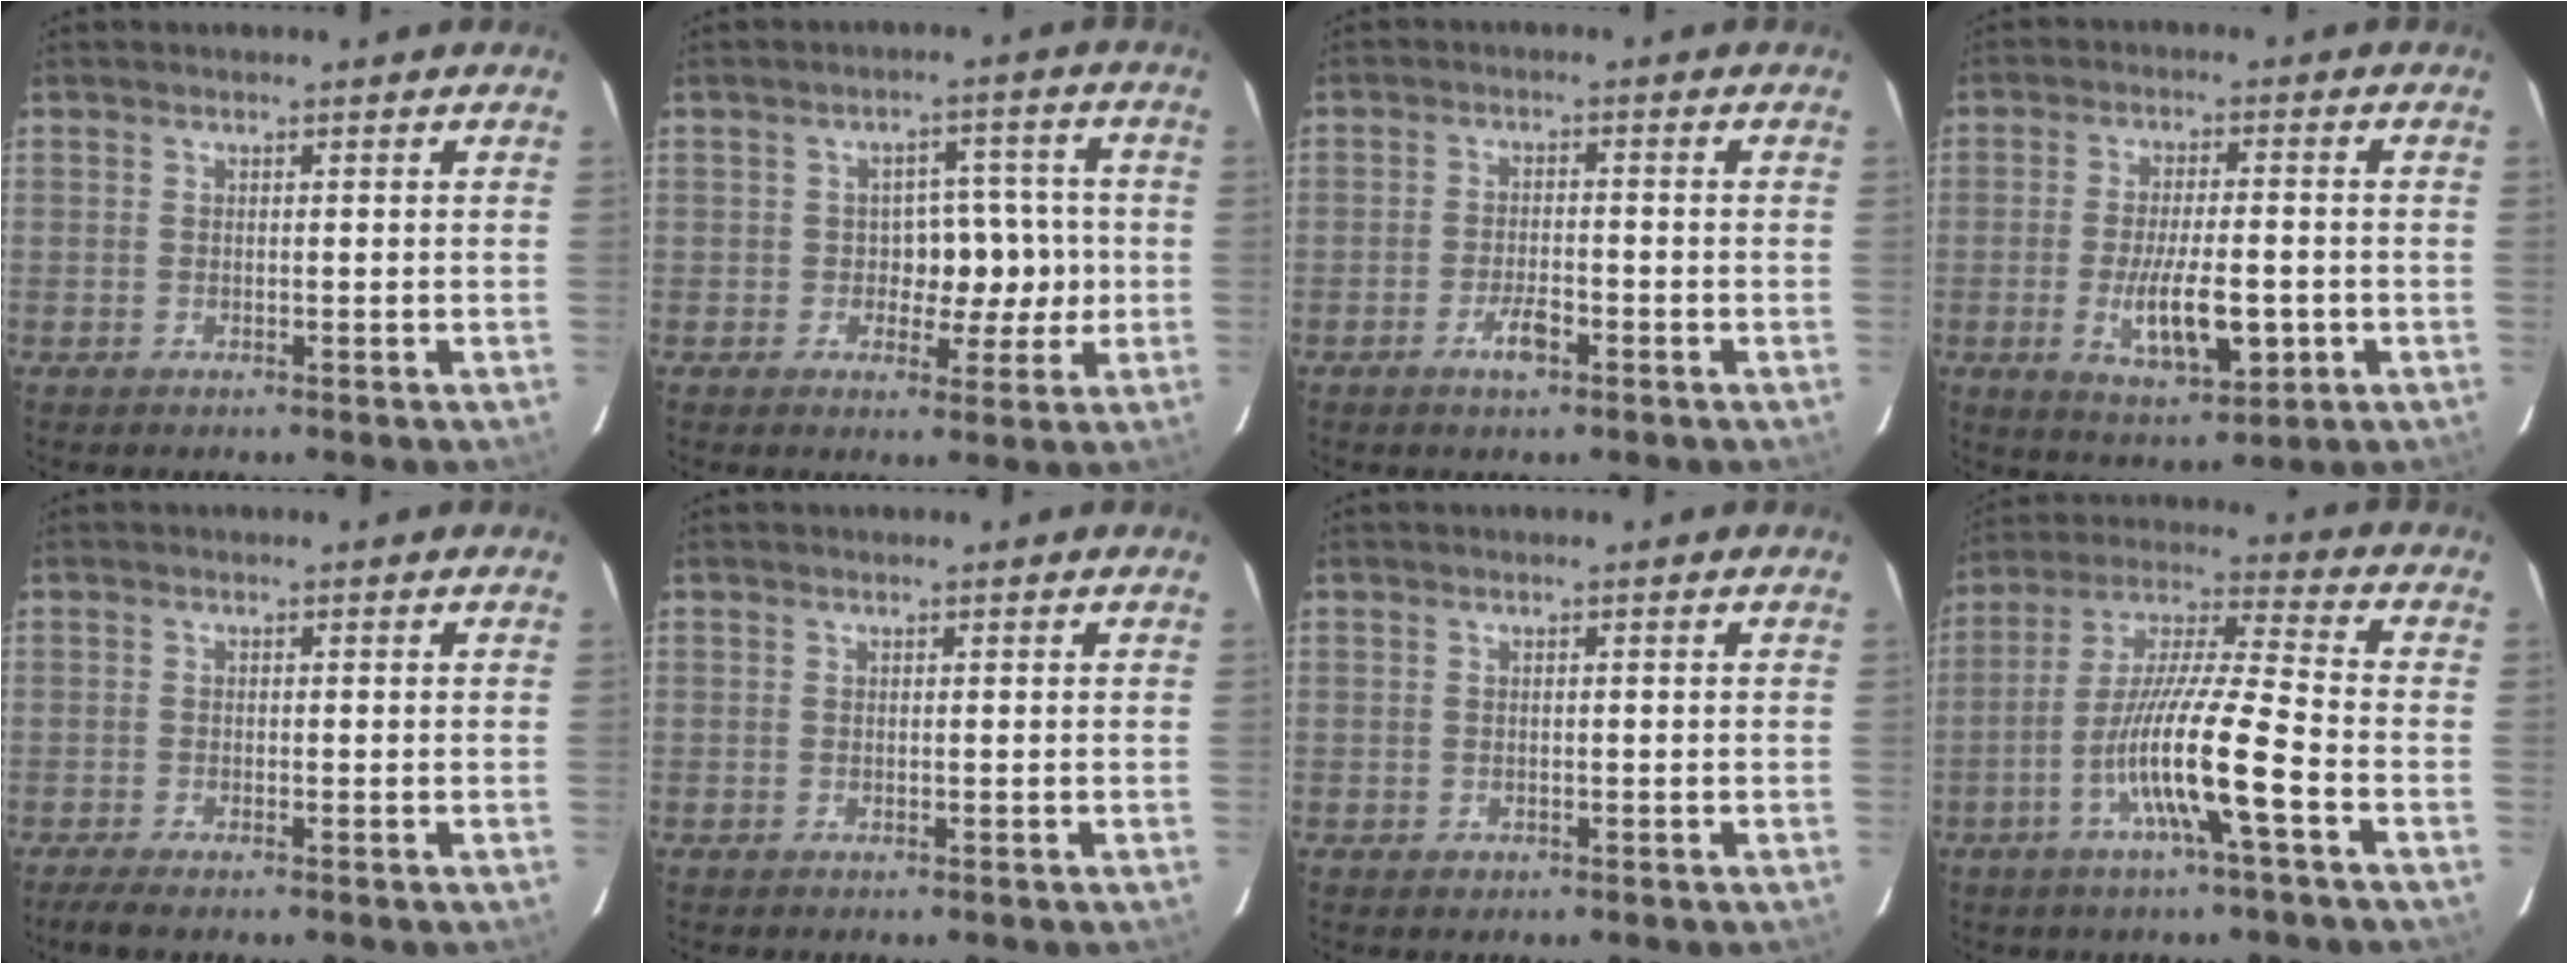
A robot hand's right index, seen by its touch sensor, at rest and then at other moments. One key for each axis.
{"total": 6.6, "fx": -0.7, "fy": 4.2, "fz": 5.1, "tx": -0.061, "ty": 0.024, "tz": -0.005}
{"total": 3.5, "fx": -1.9, "fy": 1.0, "fz": 2.7, "tx": -0.050, "ty": 0.001, "tz": -0.034}
{"total": 9.8, "fx": -2.4, "fy": 2.8, "fz": 9.1, "tx": -0.164, "ty": -0.013, "tz": -0.033}
{"total": 2.6, "fx": -2.1, "fy": 0.3, "fz": 1.6, "tx": -0.029, "ty": -0.008, "tz": -0.034}
{"total": 0.0}
{"total": 0.9, "fx": -0.3, "fy": 0.8, "fz": 0.1, "tx": -0.002, "ty": 0.003, "tz": -0.002}
{"total": 13.3, "fx": -5.0, "fy": -0.2, "fz": 12.3, "tx": -0.240, "ty": 0.000, "tz": -0.096}